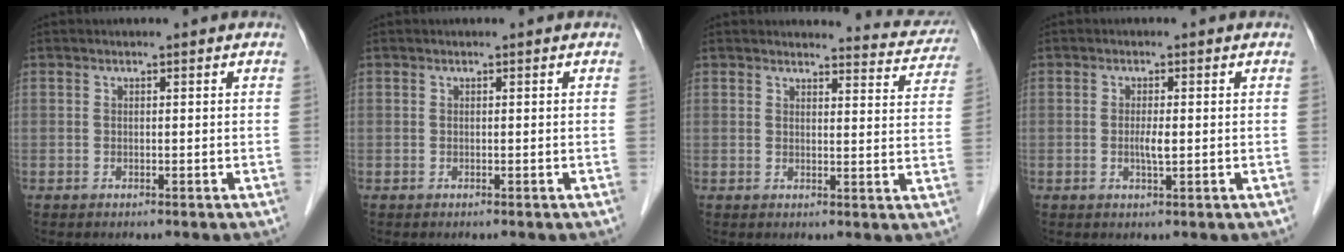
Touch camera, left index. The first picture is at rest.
{"total": 0.0}
{"total": 7.1, "force": [7.0, 1.0, 0.0], "torque": [0.010, -0.026, 0.061]}
{"total": 2.0, "force": [-0.2, 0.2, 2.0], "torque": [-0.041, -0.001, -0.002]}